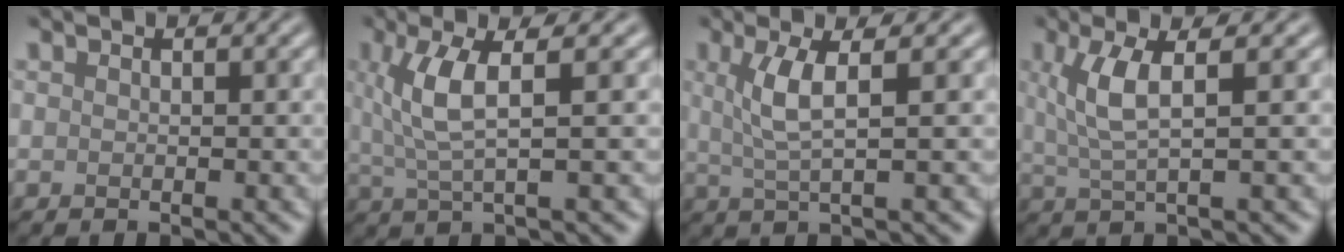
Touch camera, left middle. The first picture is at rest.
{"total": 4.6, "force": [1.2, 1.1, 4.3], "torque": [-0.095, 0.002, 0.027]}
{"total": 3.6, "force": [0.9, 0.8, 3.4], "torque": [-0.070, -0.001, 0.021]}
{"total": 4.2, "force": [1.2, 1.1, 3.8], "torque": [-0.080, 0.002, 0.026]}